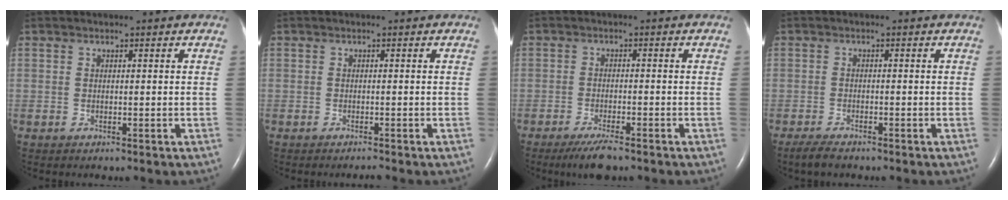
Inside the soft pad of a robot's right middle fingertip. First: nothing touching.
{"total": 0.6, "force": [-0.6, -0.1, 0.1], "torque": [-0.008, -0.003, -0.008]}
{"total": 4.5, "force": [-3.4, 0.6, 2.9], "torque": [-0.058, -0.010, -0.056]}
{"total": 2.8, "force": [-2.3, 0.7, 1.4], "torque": [-0.033, -0.007, -0.038]}